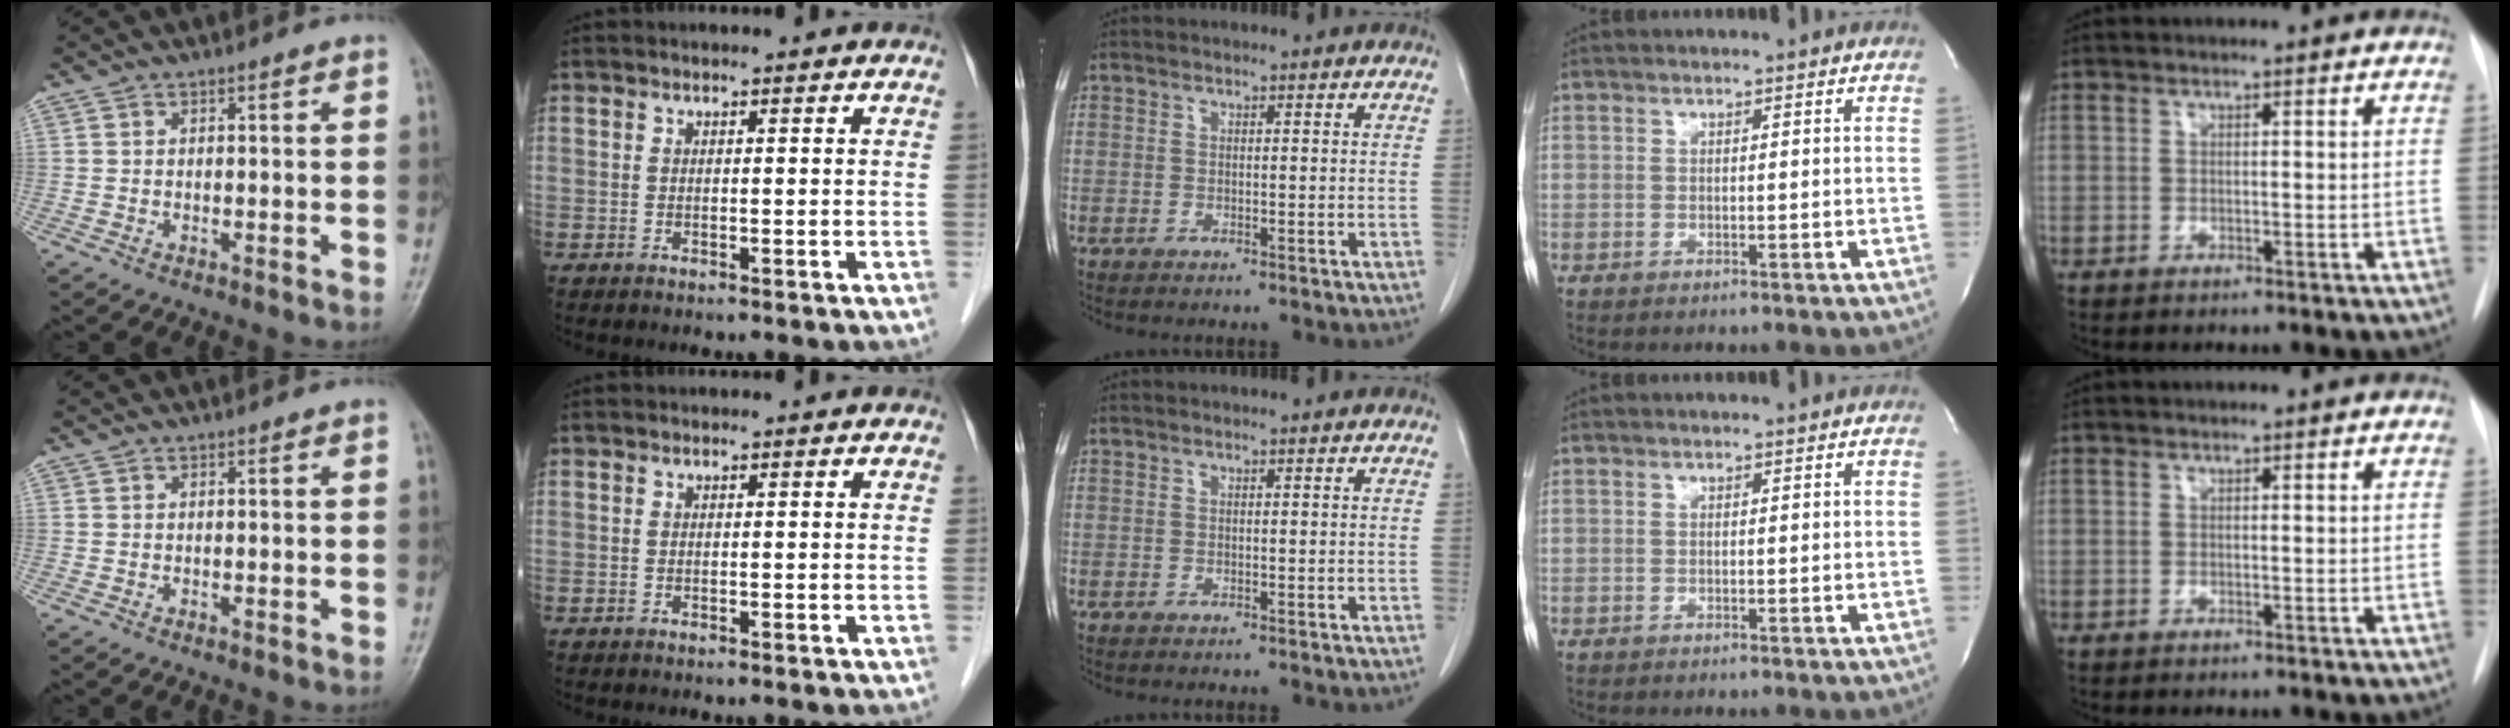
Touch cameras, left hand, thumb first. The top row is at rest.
{}